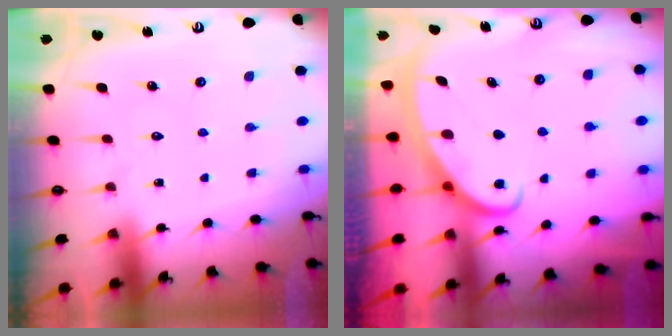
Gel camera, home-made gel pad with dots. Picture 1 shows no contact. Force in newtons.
{"total": 2.7, "press": 2.7, "slide": 0.4}